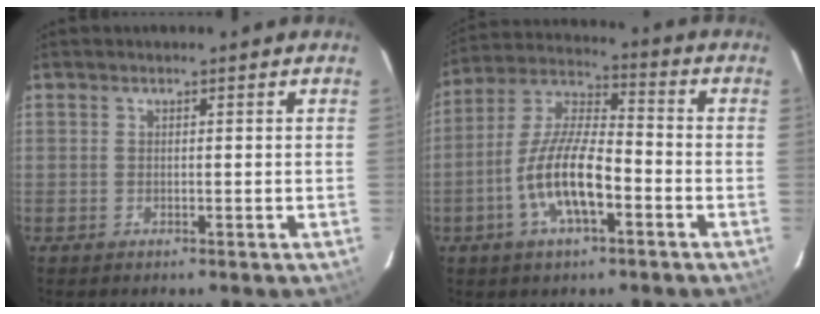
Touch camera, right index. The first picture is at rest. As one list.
[{"total": 12.5, "force": [-4.7, 4.0, 10.8], "torque": [-0.226, 0.000, -0.089]}]